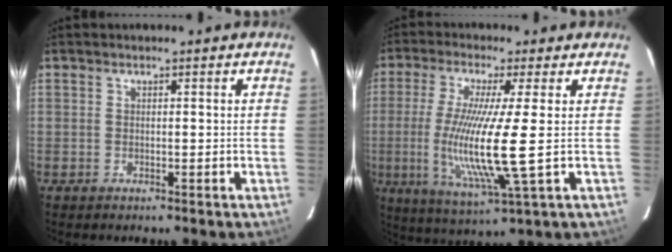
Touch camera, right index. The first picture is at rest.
{"total": 13.1, "force": [-1.0, -0.3, 13.1], "torque": [-0.270, -0.030, -0.025]}